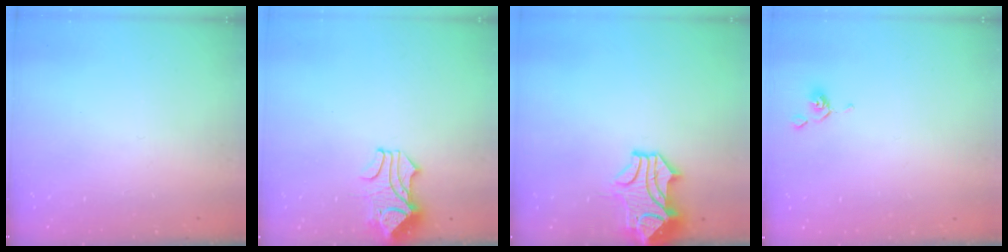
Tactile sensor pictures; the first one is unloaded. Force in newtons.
{"total": 1.9, "press": 1.5, "slide": 1.1}
{"total": 1.0, "press": 0.3, "slide": 1.0}
{"total": 1.8, "press": 1.8, "slide": 0.1}